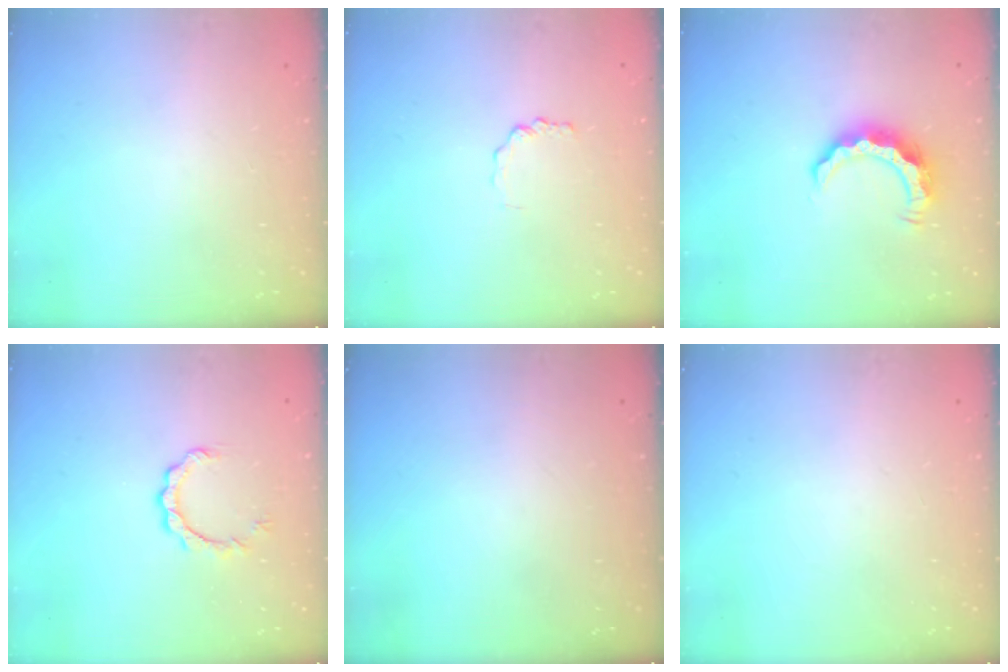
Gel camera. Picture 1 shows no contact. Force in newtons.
{"total": 1.8, "press": 1.8, "slide": 0.3}
{"total": 8.1, "press": 8.1, "slide": 0.3}
{"total": 4.0, "press": 3.9, "slide": 0.3}
{"total": 0.0}
{"total": 0.0}